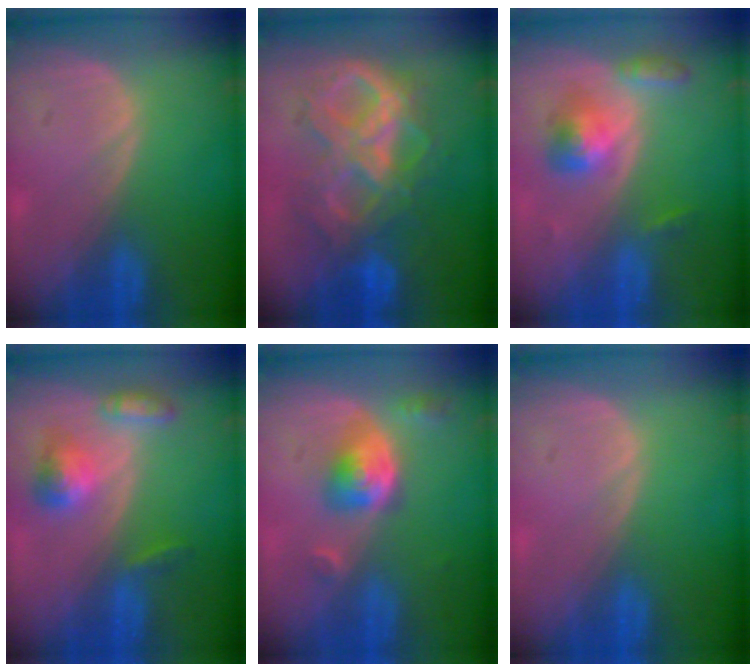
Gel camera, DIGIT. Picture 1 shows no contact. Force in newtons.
{"total": 10.5, "press": 10.4, "slide": 1.1}
{"total": 5.2, "press": 4.9, "slide": 1.7}
{"total": 5.7, "press": 5.2, "slide": 2.4}
{"total": 5.4, "press": 5.0, "slide": 2.1}
{"total": 0.0}